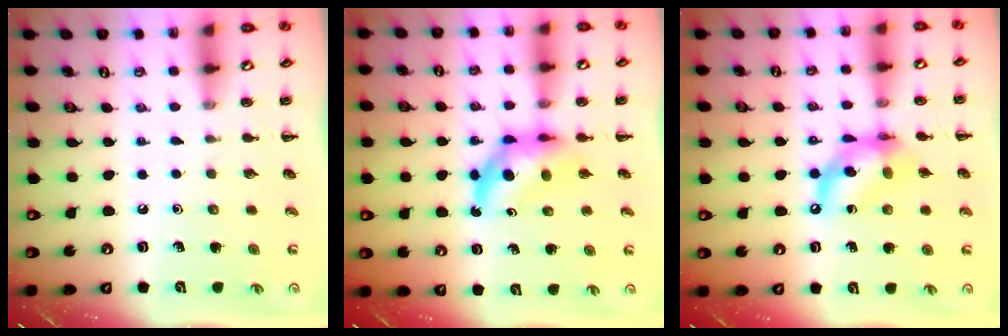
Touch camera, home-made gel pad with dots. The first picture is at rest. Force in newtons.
{"total": 6.8, "press": 6.6, "slide": 1.7}
{"total": 13.0, "press": 12.7, "slide": 3.1}